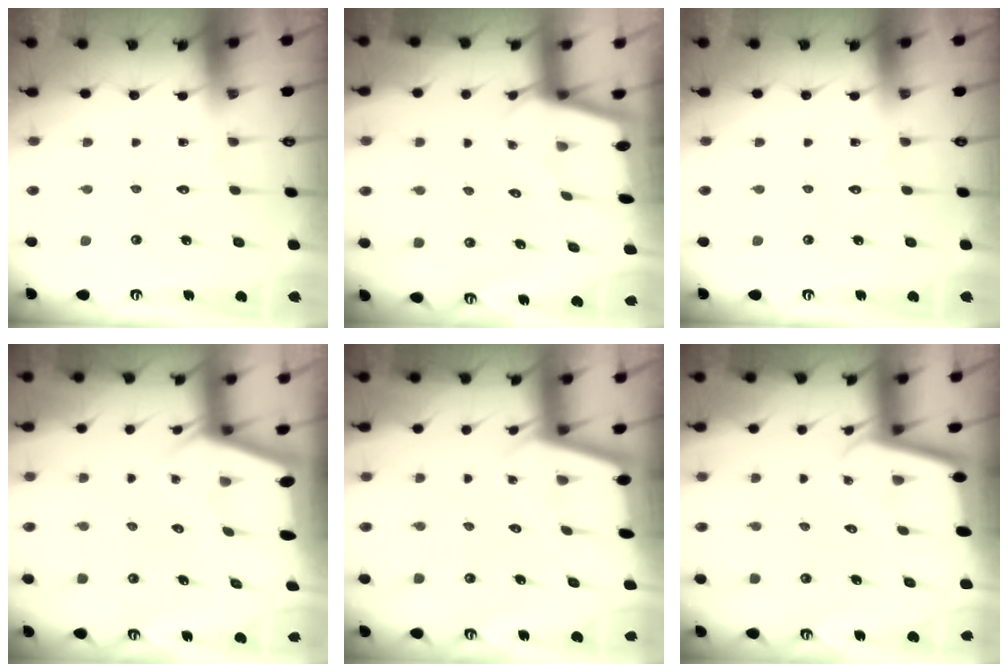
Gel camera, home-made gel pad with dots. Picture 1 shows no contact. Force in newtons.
{"total": 1.6, "press": 1.5, "slide": 0.2}
{"total": 0.0}
{"total": 2.2, "press": 2.2, "slide": 0.3}
{"total": 2.1, "press": 2.1, "slide": 0.1}
{"total": 2.7, "press": 2.7, "slide": 0.1}